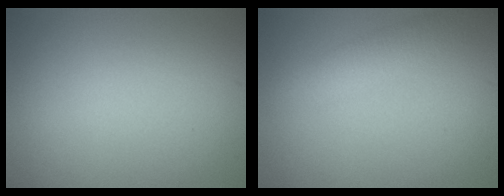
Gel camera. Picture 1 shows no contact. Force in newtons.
{"total": 3.1, "press": 3.1, "slide": 0.2}